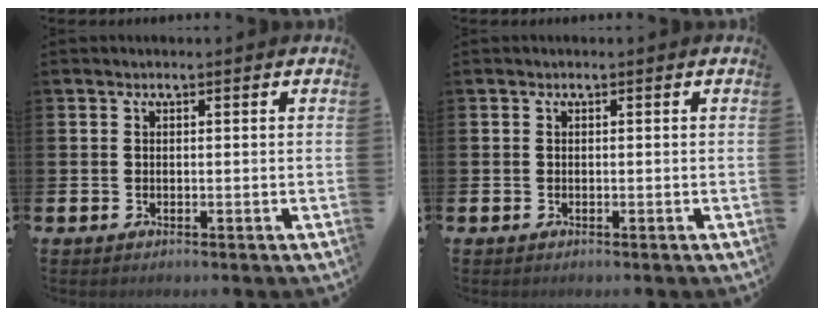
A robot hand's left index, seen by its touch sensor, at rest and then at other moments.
{"total": 0.0}